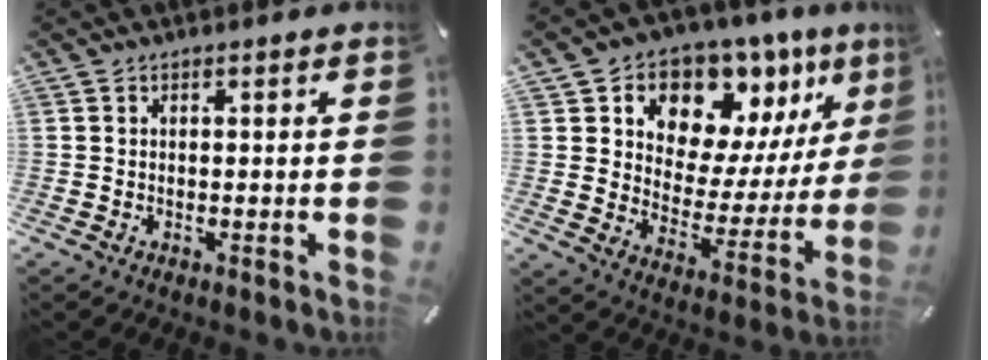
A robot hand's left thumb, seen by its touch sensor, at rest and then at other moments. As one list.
[{"total": 11.7, "force": [8.6, 7.6, 2.3], "torque": [-0.034, -0.100, 0.154]}]